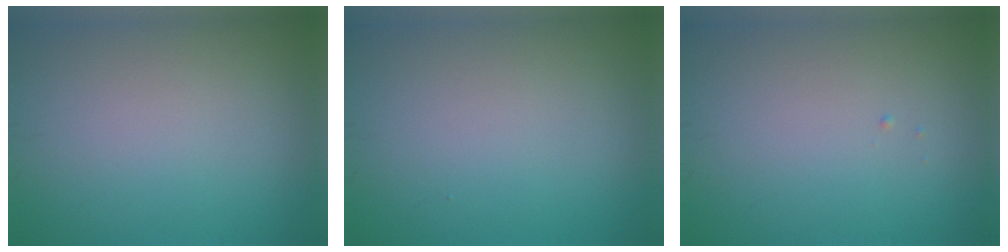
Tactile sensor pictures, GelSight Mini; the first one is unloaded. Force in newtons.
{"total": 0.0}
{"total": 0.0}